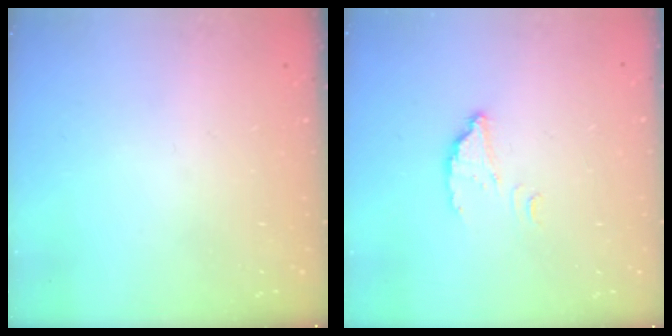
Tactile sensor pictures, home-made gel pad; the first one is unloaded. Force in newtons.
{"total": 2.5, "press": 2.5, "slide": 0.2}